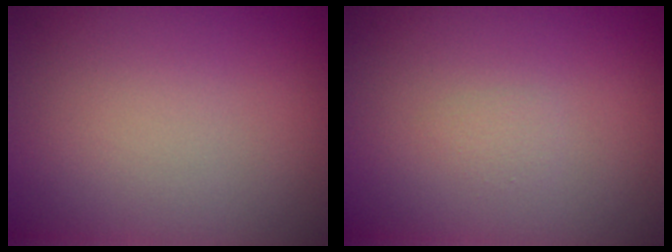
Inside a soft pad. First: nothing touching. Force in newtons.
{"total": 0.5, "press": 0.5, "slide": 0.1}